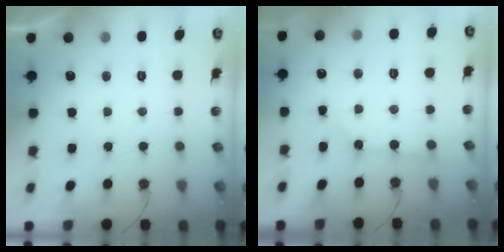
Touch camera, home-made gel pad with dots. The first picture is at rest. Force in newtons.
{"total": 2.3, "press": 2.2, "slide": 0.3}